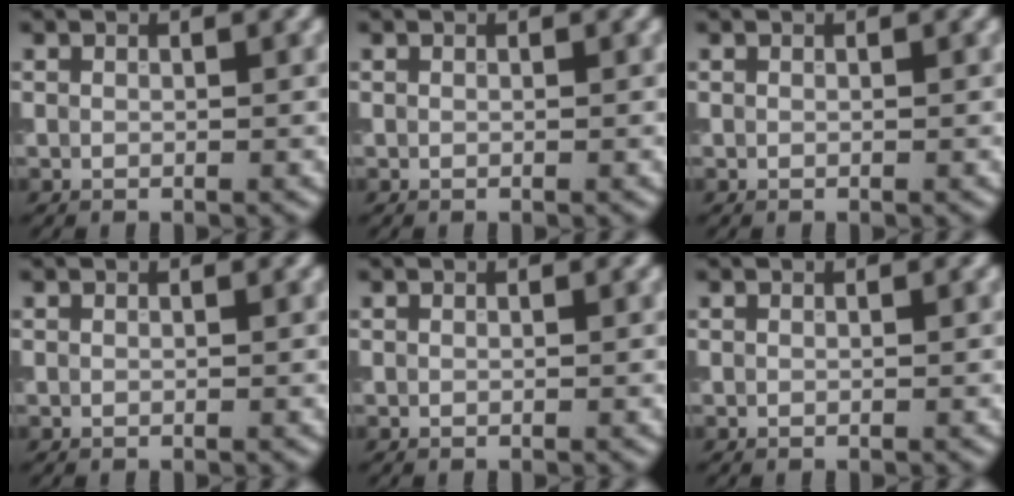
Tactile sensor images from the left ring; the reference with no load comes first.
{"total": 0.0}
{"total": 0.0}
{"total": 0.0}
{"total": 0.0}
{"total": 0.0}